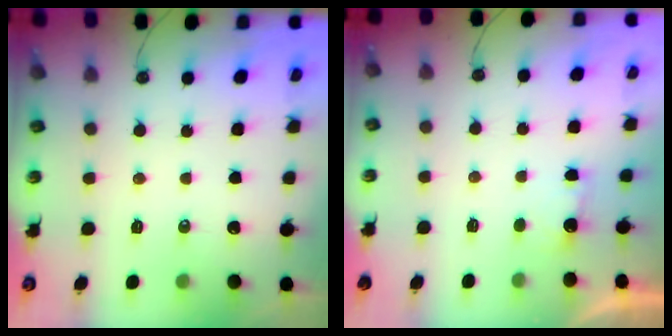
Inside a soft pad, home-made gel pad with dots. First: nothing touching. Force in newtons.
{"total": 1.3, "press": 1.1, "slide": 0.8}